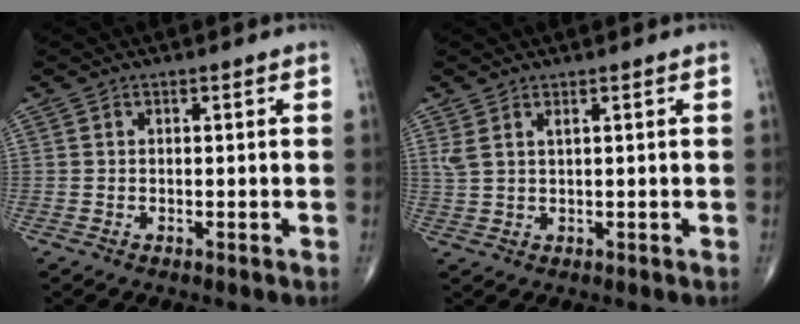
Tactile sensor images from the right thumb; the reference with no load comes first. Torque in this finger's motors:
{"motor_torque": [0.16, -0.10, 0.32, 0.30, 0.01]}